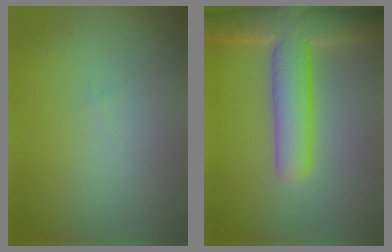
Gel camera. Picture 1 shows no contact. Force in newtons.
{"total": 7.7, "press": 7.7, "slide": 0.4}